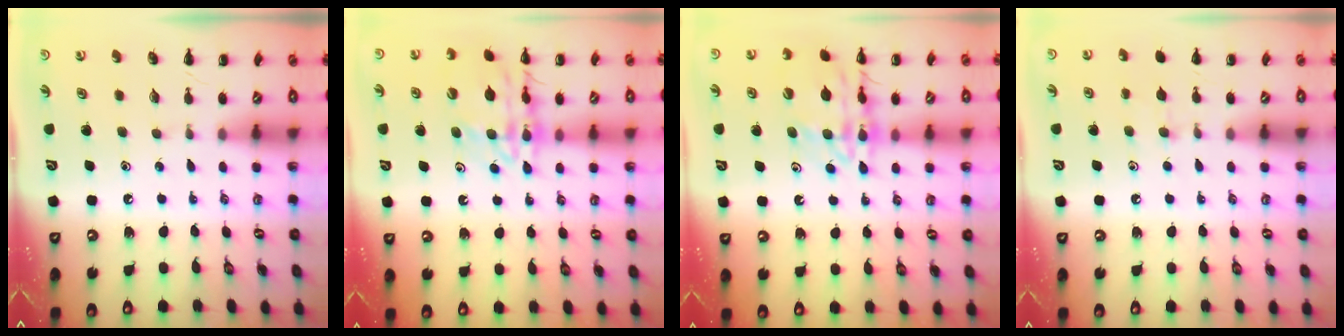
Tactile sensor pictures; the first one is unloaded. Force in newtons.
{"total": 15.6, "press": 15.4, "slide": 2.3}
{"total": 15.6, "press": 15.4, "slide": 2.3}
{"total": 5.3, "press": 4.9, "slide": 2.0}